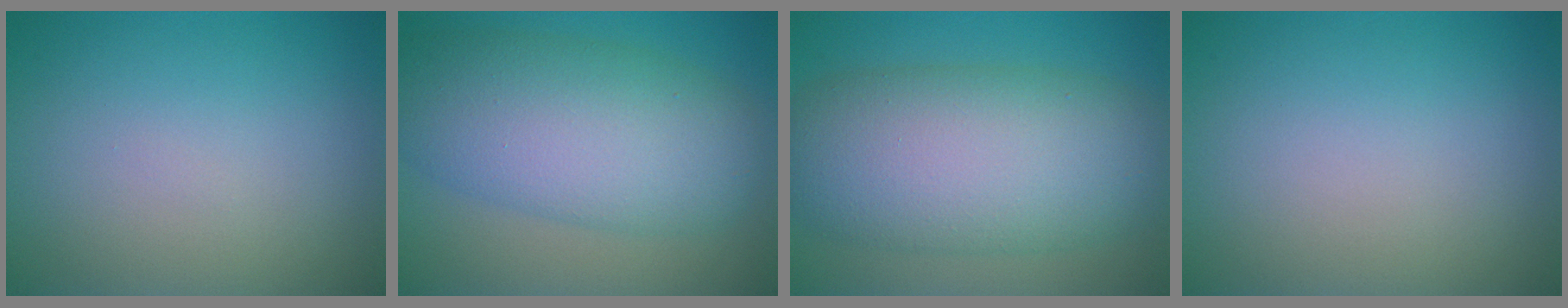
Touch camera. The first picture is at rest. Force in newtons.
{"total": 9.6, "press": 9.6, "slide": 0.4}
{"total": 11.3, "press": 11.3, "slide": 0.3}
{"total": 0.0}